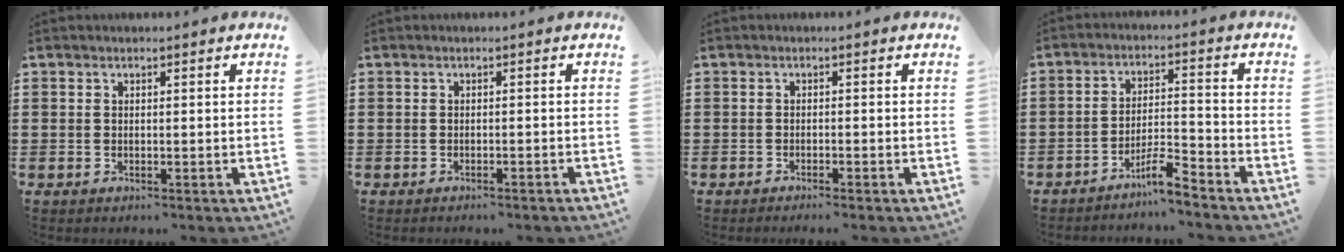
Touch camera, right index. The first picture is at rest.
{"total": 0.7, "force": [-0.7, 0.0, 0.2], "torque": [-0.005, -0.001, -0.015]}
{"total": 0.9, "force": [-0.8, -0.1, 0.3], "torque": [-0.006, -0.001, -0.016]}
{"total": 5.4, "force": [-4.7, 0.6, 2.5], "torque": [-0.051, 0.003, -0.092]}